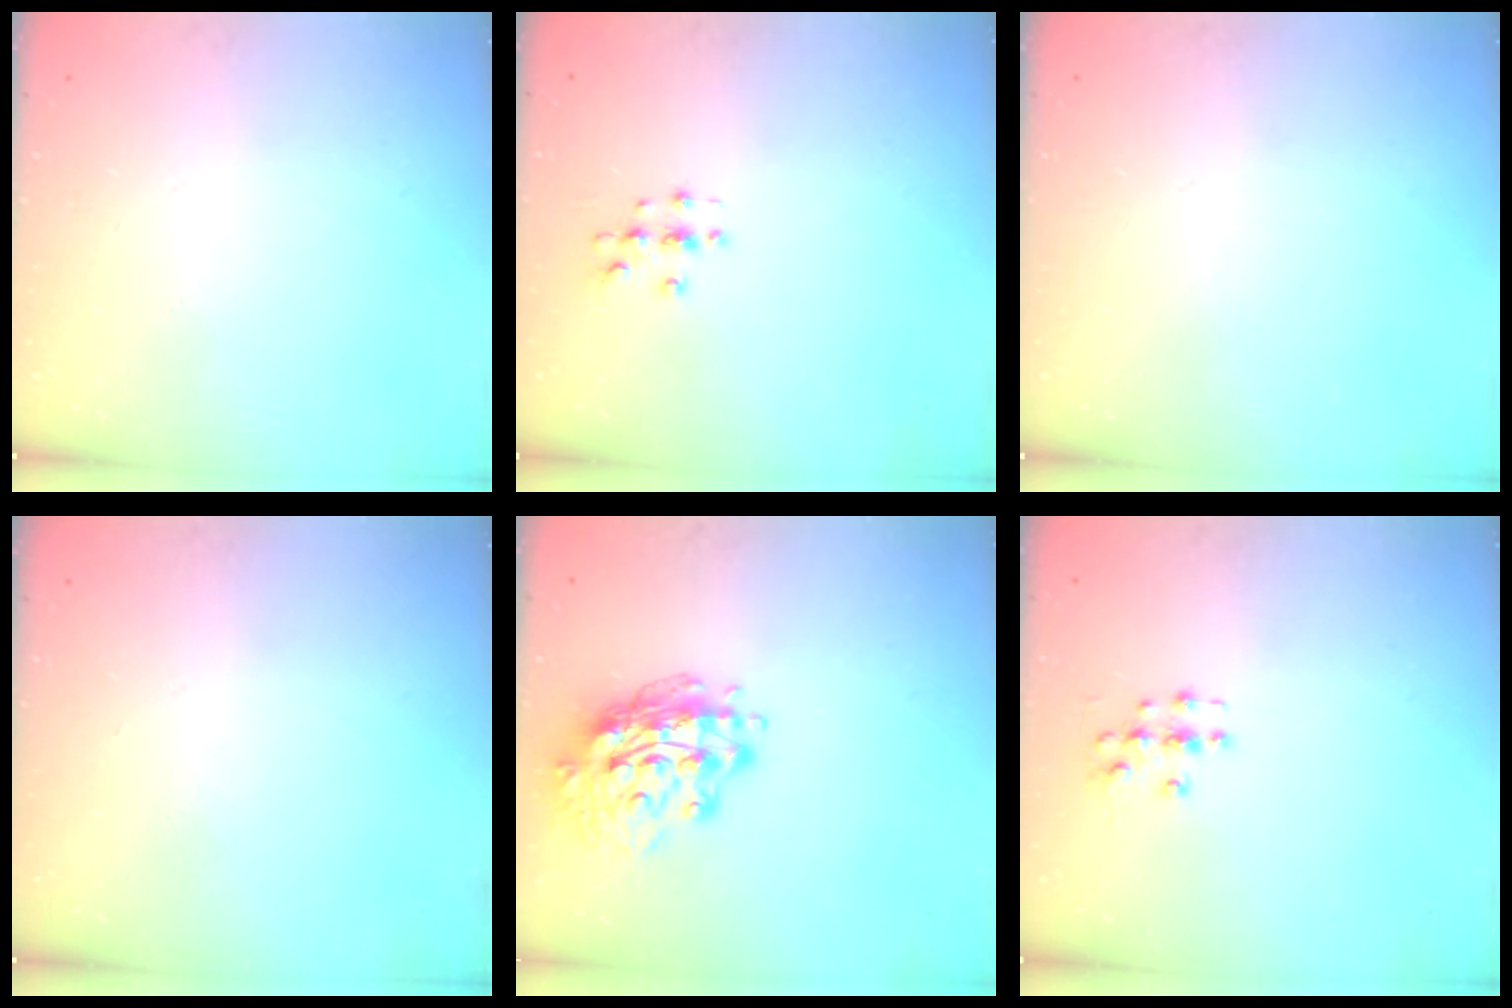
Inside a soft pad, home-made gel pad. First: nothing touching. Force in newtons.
{"total": 2.9, "press": 2.9, "slide": 0.3}
{"total": 0.0}
{"total": 0.0}
{"total": 15.9, "press": 15.9, "slide": 1.5}
{"total": 3.3, "press": 3.3, "slide": 0.2}